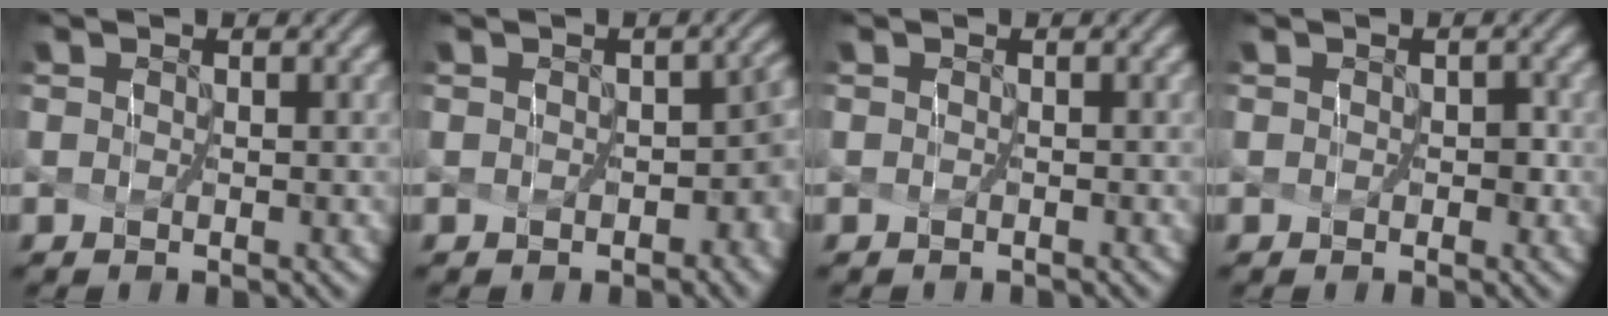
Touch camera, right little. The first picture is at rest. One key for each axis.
{"total": 5.5, "fx": -1.6, "fy": 3.4, "fz": 4.0, "tx": -0.035, "ty": -0.007, "tz": -0.026}
{"total": 0.5, "fx": -0.5, "fy": -0.1, "fz": -0.2, "tx": -0.001, "ty": -0.002, "tz": -0.005}
{"total": 1.2, "fx": -0.5, "fy": 0.9, "fz": 0.7, "tx": 0.001, "ty": -0.003, "tz": -0.003}